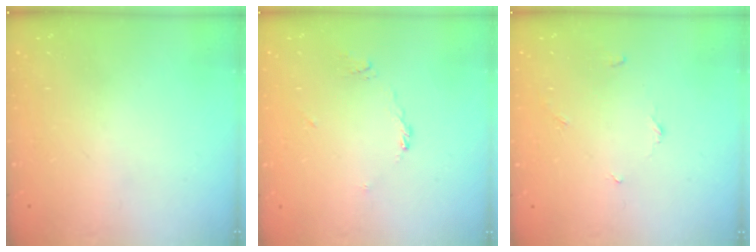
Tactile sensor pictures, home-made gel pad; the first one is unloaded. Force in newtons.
{"total": 3.3, "press": 3.2, "slide": 0.8}
{"total": 2.8, "press": 2.8, "slide": 0.3}